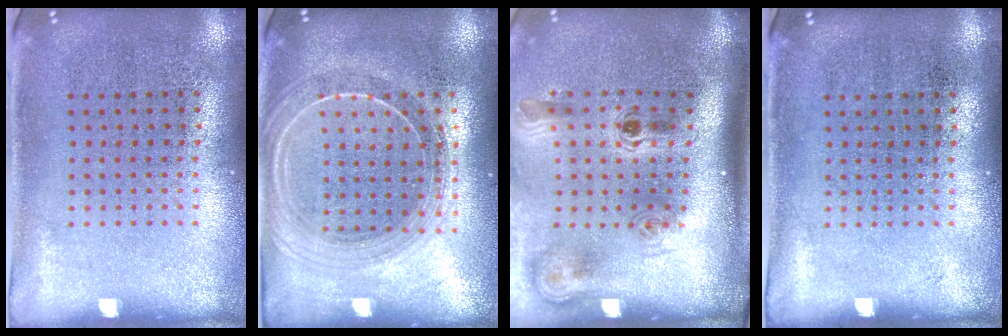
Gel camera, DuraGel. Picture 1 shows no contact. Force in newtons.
{"total": 2.0, "press": 1.7, "slide": 0.9}
{"total": 2.3, "press": 1.5, "slide": 1.7}
{"total": 0.0}